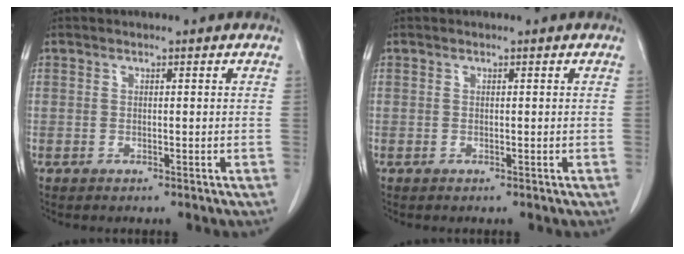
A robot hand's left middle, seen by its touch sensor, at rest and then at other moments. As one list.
[{"total": 0.0}]